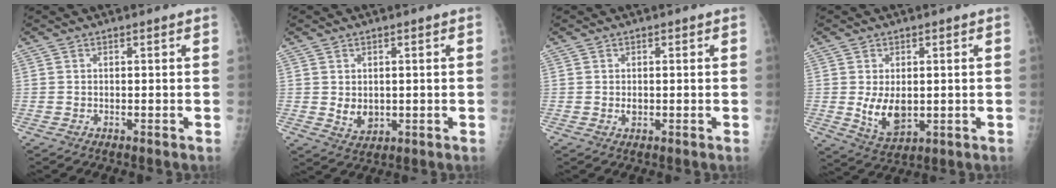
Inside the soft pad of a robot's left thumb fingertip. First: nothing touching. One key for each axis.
{"total": 4.1, "fx": 0.1, "fy": 3.3, "fz": 2.5, "tx": -0.026, "ty": -0.008, "tz": 0.015}
{"total": 1.3, "fx": 0.0, "fy": 1.0, "fz": 0.8, "tx": -0.007, "ty": 0.000, "tz": 0.001}
{"total": 7.4, "fx": -0.2, "fy": 4.7, "fz": 5.7, "tx": -0.082, "ty": -0.016, "tz": 0.012}